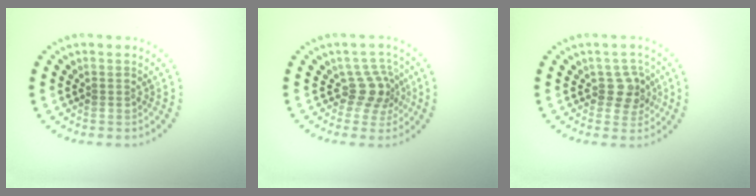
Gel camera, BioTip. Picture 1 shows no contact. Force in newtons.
{"total": 2.8, "press": 2.0, "slide": 1.9}
{"total": 2.6, "press": 2.4, "slide": 1.2}